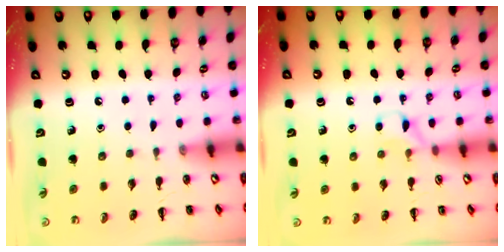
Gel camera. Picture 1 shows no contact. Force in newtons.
{"total": 5.9, "press": 5.7, "slide": 1.8}